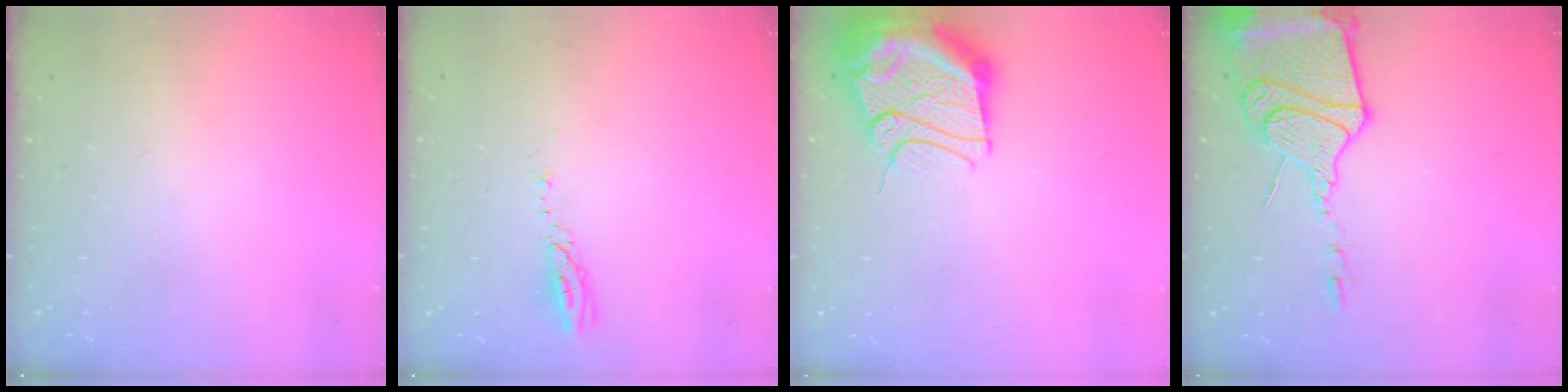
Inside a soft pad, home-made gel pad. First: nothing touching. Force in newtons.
{"total": 3.5, "press": 3.4, "slide": 0.3}
{"total": 17.9, "press": 16.5, "slide": 6.9}
{"total": 16.9, "press": 16.8, "slide": 1.6}